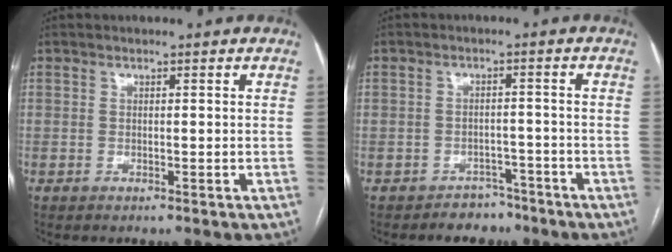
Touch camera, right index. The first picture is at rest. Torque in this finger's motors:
{"motor_torque": [-0.72, -0.37, -0.29, -0.10]}